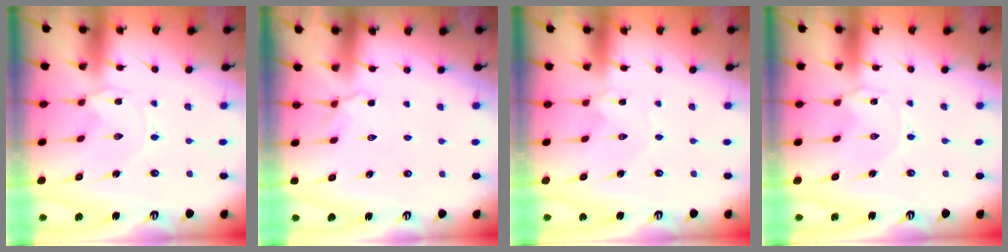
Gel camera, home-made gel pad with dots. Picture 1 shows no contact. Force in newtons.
{"total": 4.7, "press": 4.4, "slide": 1.5}
{"total": 0.0}
{"total": 0.0}